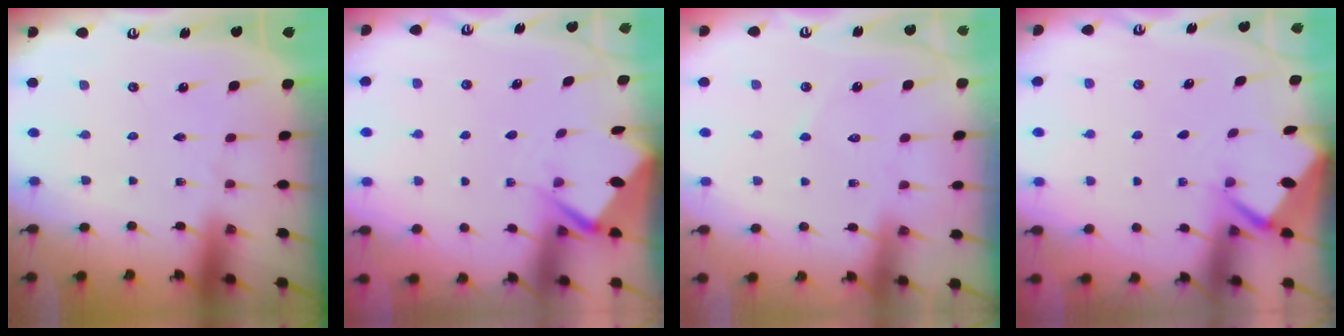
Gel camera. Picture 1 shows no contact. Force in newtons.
{"total": 3.6, "press": 3.6, "slide": 0.4}
{"total": 3.1, "press": 3.1, "slide": 0.3}
{"total": 2.6, "press": 2.6, "slide": 0.0}